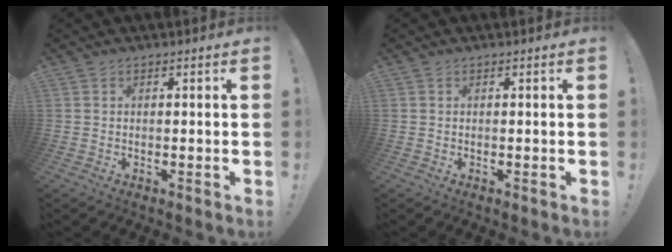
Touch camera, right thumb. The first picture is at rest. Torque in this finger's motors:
{"motor_torque": [0.00, 0.00, -0.01, 0.01, 0.00]}